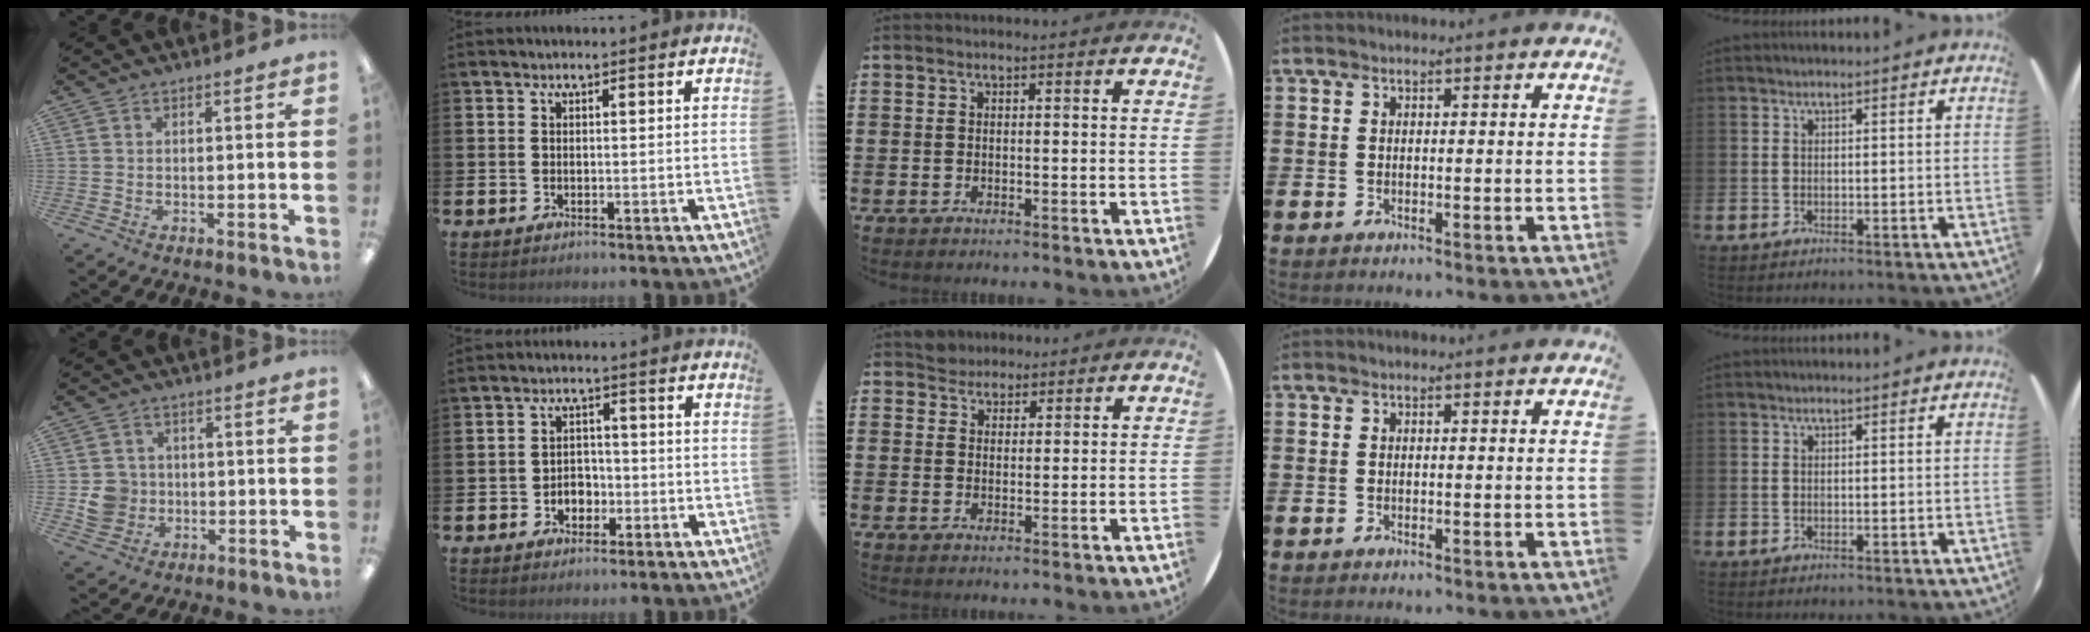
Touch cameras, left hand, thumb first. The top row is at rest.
{"thumb": {"total": 6.3, "force": [-0.7, 6.0, 1.6], "torque": [-0.028, 0.011, -0.009]}, "index": {"total": 3.1, "force": [-1.4, 2.5, 1.2], "torque": [-0.020, 0.003, -0.034]}, "middle": {"total": 2.9, "force": [2.7, 1.0, -0.3], "torque": [0.006, 0.000, 0.052]}}